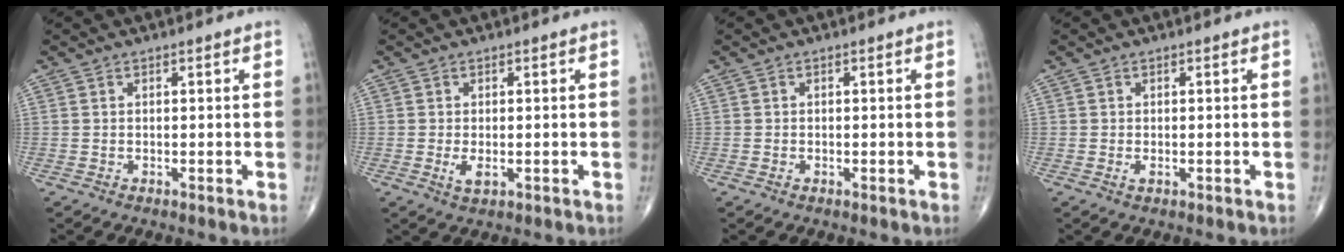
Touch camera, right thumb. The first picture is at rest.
{"total": 2.3, "force": [-0.6, 1.1, 2.0], "torque": [-0.040, -0.006, -0.009]}
{"total": 0.0}
{"total": 0.8, "force": [-0.3, 0.4, 0.7], "torque": [-0.011, 0.000, -0.004]}